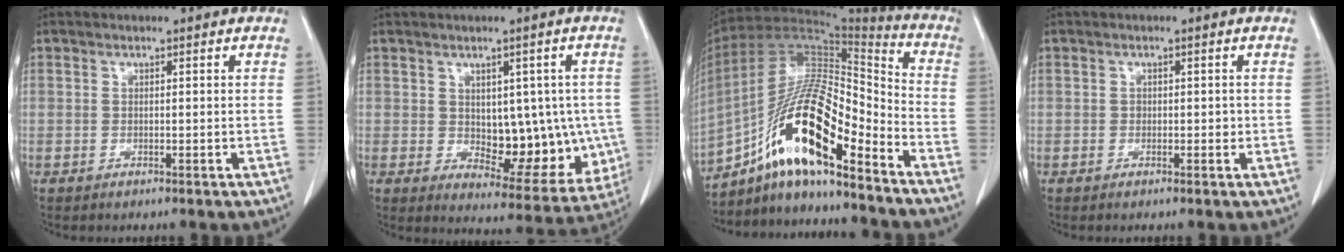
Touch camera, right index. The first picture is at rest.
{"total": 12.1, "force": [-0.2, 6.6, 10.1], "torque": [-0.115, 0.004, 0.023]}
{"total": 17.7, "force": [-10.4, 3.3, 13.9], "torque": [-0.269, 0.017, -0.183]}
{"total": 1.2, "force": [-0.1, 0.9, 0.7], "torque": [-0.008, 0.002, -0.001]}